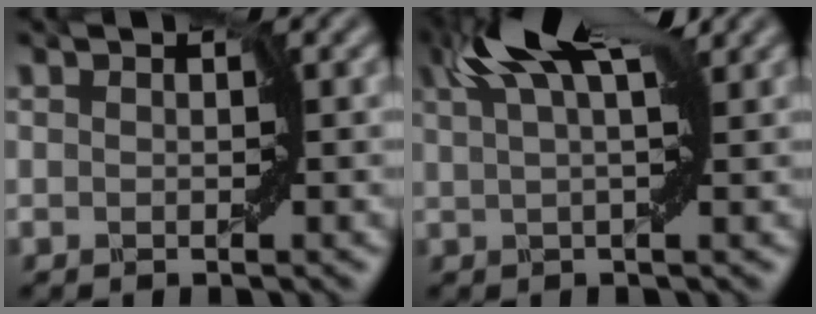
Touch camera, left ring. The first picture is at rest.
{"total": 7.2, "force": [3.8, 1.8, 5.8], "torque": [-0.086, 0.021, 0.053]}